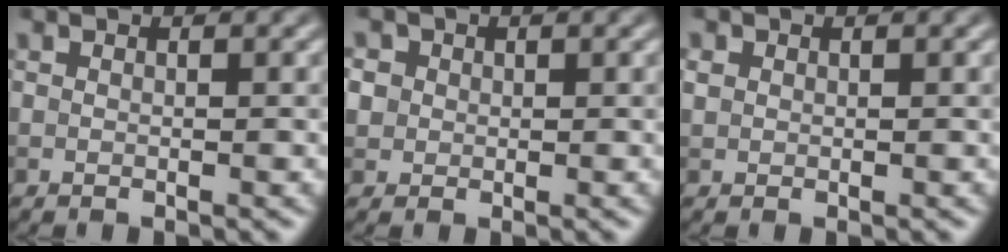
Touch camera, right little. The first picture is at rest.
{"total": 3.2, "force": [0.9, 2.8, 1.1], "torque": [-0.018, 0.017, 0.008]}
{"total": 0.9, "force": [0.3, 0.8, 0.2], "torque": [-0.002, 0.001, 0.004]}